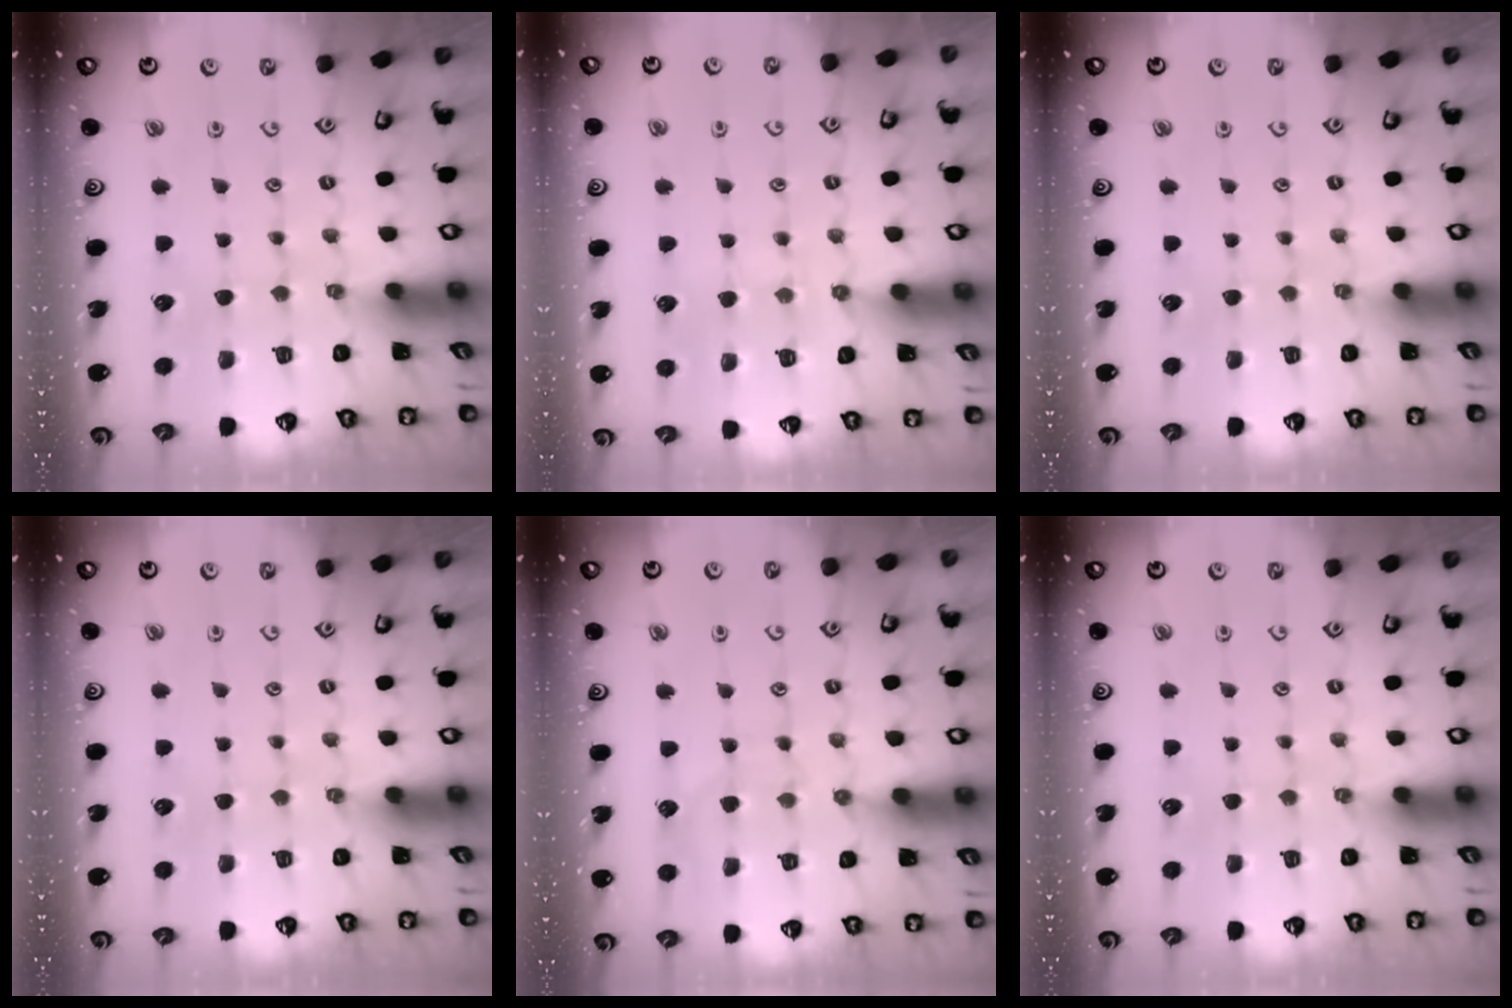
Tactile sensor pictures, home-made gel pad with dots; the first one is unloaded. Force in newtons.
{"total": 7.0, "press": 7.0, "slide": 0.5}
{"total": 0.0}
{"total": 0.0}
{"total": 7.8, "press": 7.8, "slide": 0.4}
{"total": 0.0}